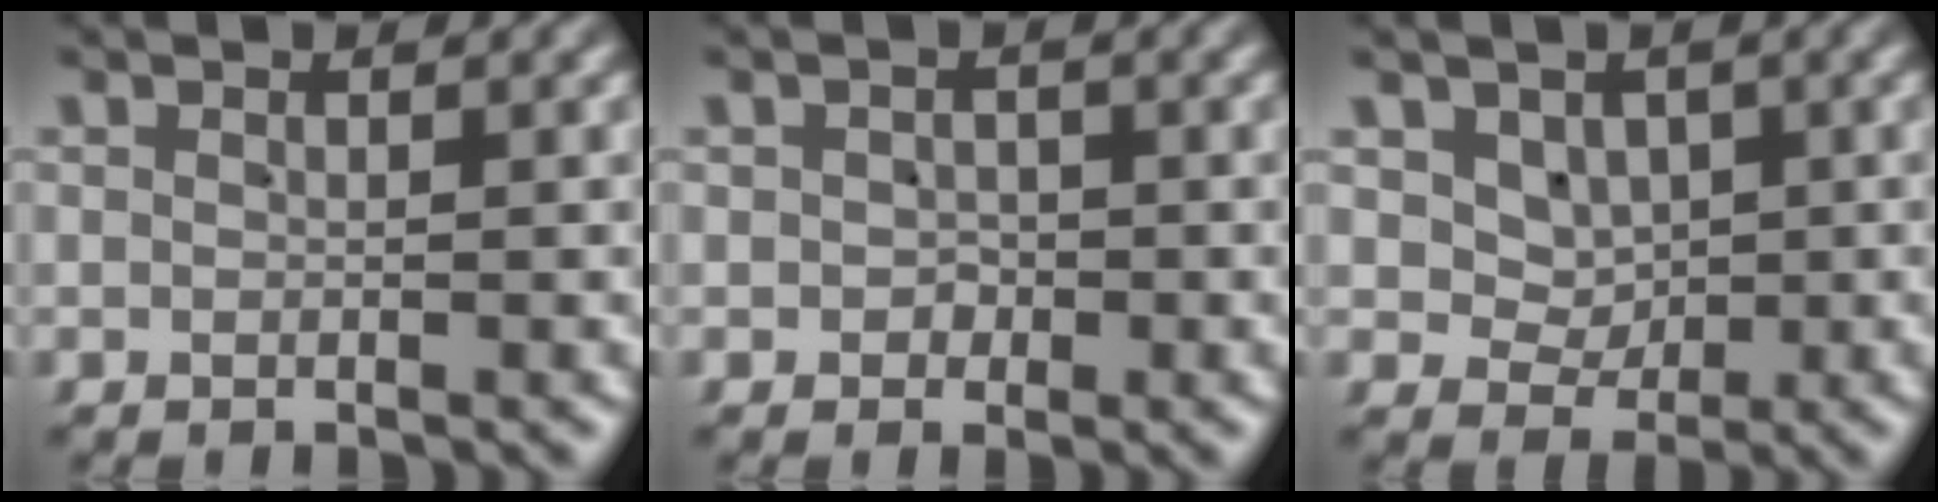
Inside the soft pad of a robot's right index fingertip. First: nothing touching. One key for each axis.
{"total": 1.4, "fx": -0.4, "fy": 1.3, "fz": 0.2, "tx": 0.010, "ty": -0.002, "tz": -0.007}
{"total": 3.8, "fx": 1.2, "fy": 3.4, "fz": 1.3, "tx": -0.013, "ty": -0.009, "tz": 0.028}